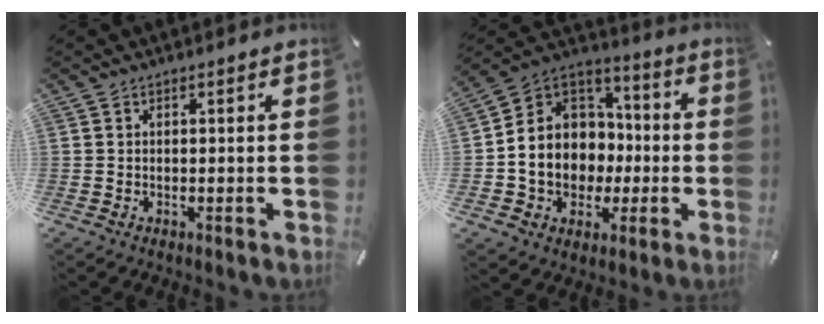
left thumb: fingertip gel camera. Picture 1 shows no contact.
{"total": 12.8, "force": [-2.3, 11.6, 4.8], "torque": [-0.119, -0.002, -0.033]}